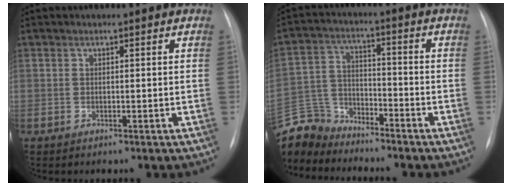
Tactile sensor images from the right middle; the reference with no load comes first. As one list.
[{"total": 10.3, "force": [-9.8, 3.0, 0.8], "torque": [-0.024, 0.011, -0.196]}]